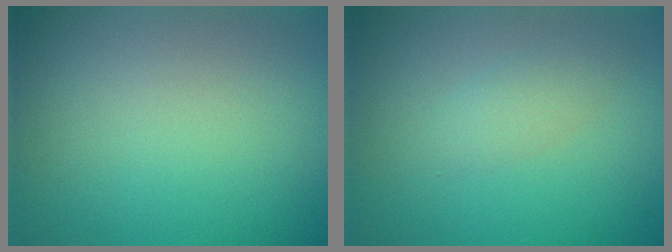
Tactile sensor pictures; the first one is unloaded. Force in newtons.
{"total": 1.6, "press": 1.6, "slide": 0.1}